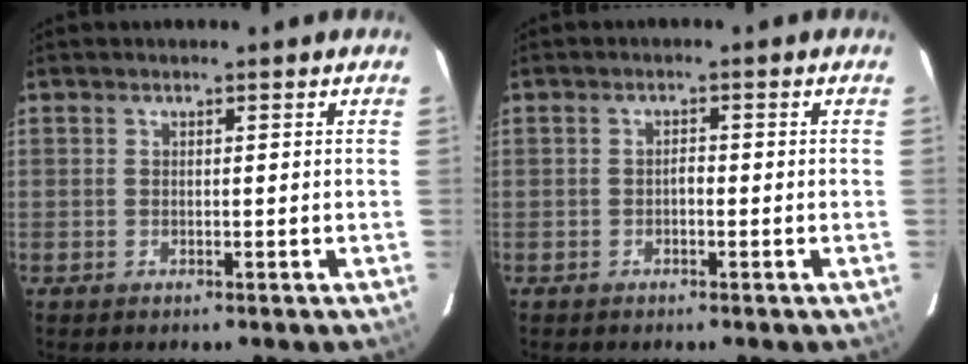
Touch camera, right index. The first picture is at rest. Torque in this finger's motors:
{"motor_torque": [0.33, -0.22, 0.18, 0.04]}